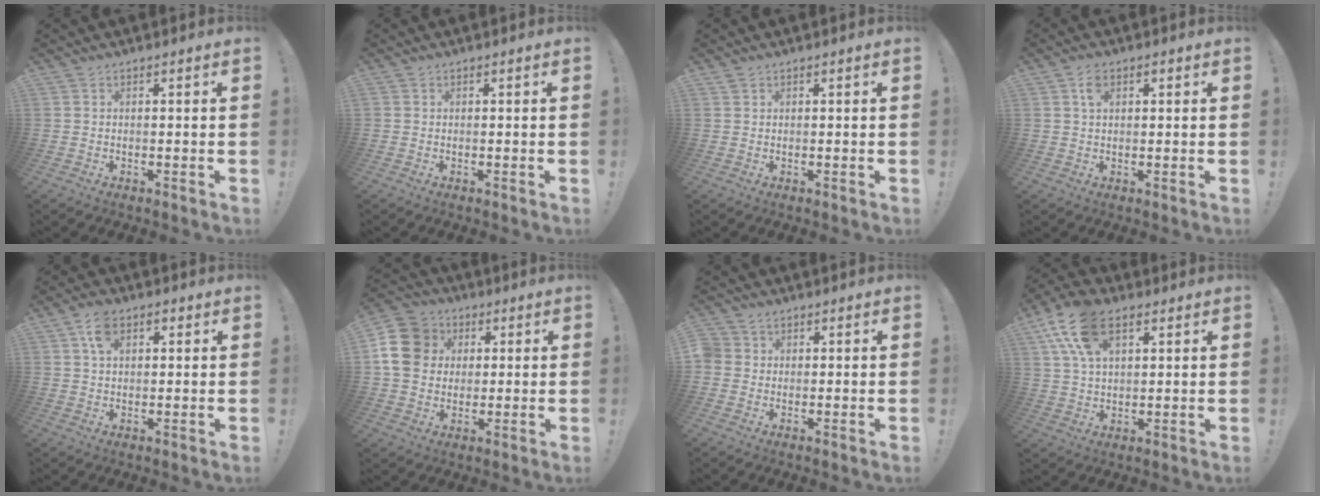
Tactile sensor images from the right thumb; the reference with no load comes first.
{"total": 0.0}
{"total": 0.7, "force": [0.6, 0.4, 0.1], "torque": [0.003, -0.002, 0.010]}
{"total": 3.6, "force": [1.3, 2.2, 2.5], "torque": [-0.032, 0.000, 0.018]}
{"total": 6.5, "force": [2.5, 4.2, 4.3], "torque": [-0.069, 0.005, 0.045]}
{"total": 13.5, "force": [2.3, 11.7, 6.2], "torque": [-0.092, 0.002, 0.051]}
{"total": 2.7, "force": [0.8, 2.5, 0.8], "torque": [-0.021, 0.007, 0.019]}
{"total": 13.8, "force": [6.4, 7.7, 9.5], "torque": [-0.186, -0.016, 0.115]}